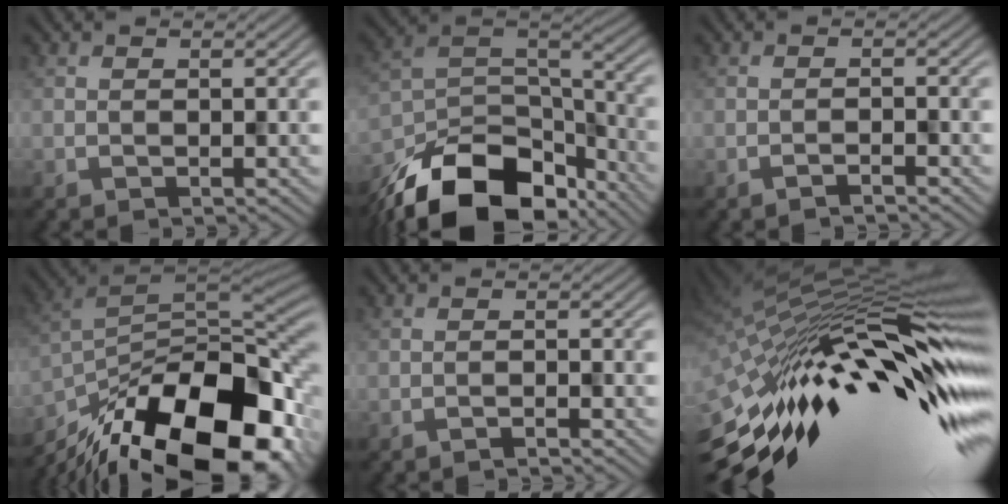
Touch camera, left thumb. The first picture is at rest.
{"total": 17.0, "force": [-11.7, 8.4, 9.1], "torque": [-0.224, -0.044, -0.177]}
{"total": 1.2, "force": [-1.0, 0.1, 0.6], "torque": [-0.011, 0.003, -0.021]}
{"total": 20.1, "force": [-12.0, 8.5, 13.6], "torque": [-0.243, -0.023, -0.178]}
{"total": 0.9, "force": [-0.8, 0.0, 0.5], "torque": [-0.007, 0.002, -0.016]}
{"total": 18.9, "force": [-3.9, 4.6, 17.9], "torque": [-0.323, 0.005, -0.100]}